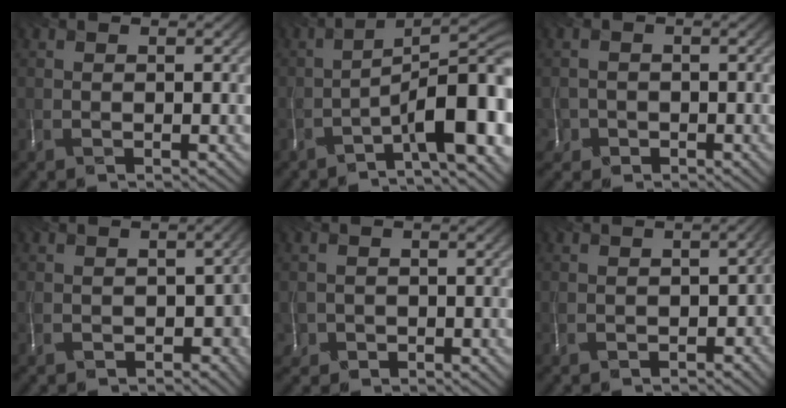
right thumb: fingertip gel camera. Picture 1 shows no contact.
{"total": 11.0, "force": [-6.2, 2.6, 8.7], "torque": [-0.119, 0.005, -0.099]}
{"total": 2.0, "force": [-1.0, 1.7, -0.4], "torque": [-0.004, -0.010, -0.019]}
{"total": 5.3, "force": [-2.7, 3.5, 3.0], "torque": [-0.043, -0.023, -0.040]}
{"total": 1.7, "force": [-0.6, 1.5, -0.4], "torque": [-0.005, -0.010, -0.010]}
{"total": 4.4, "force": [-2.4, 2.8, 2.3], "torque": [-0.028, -0.023, -0.035]}